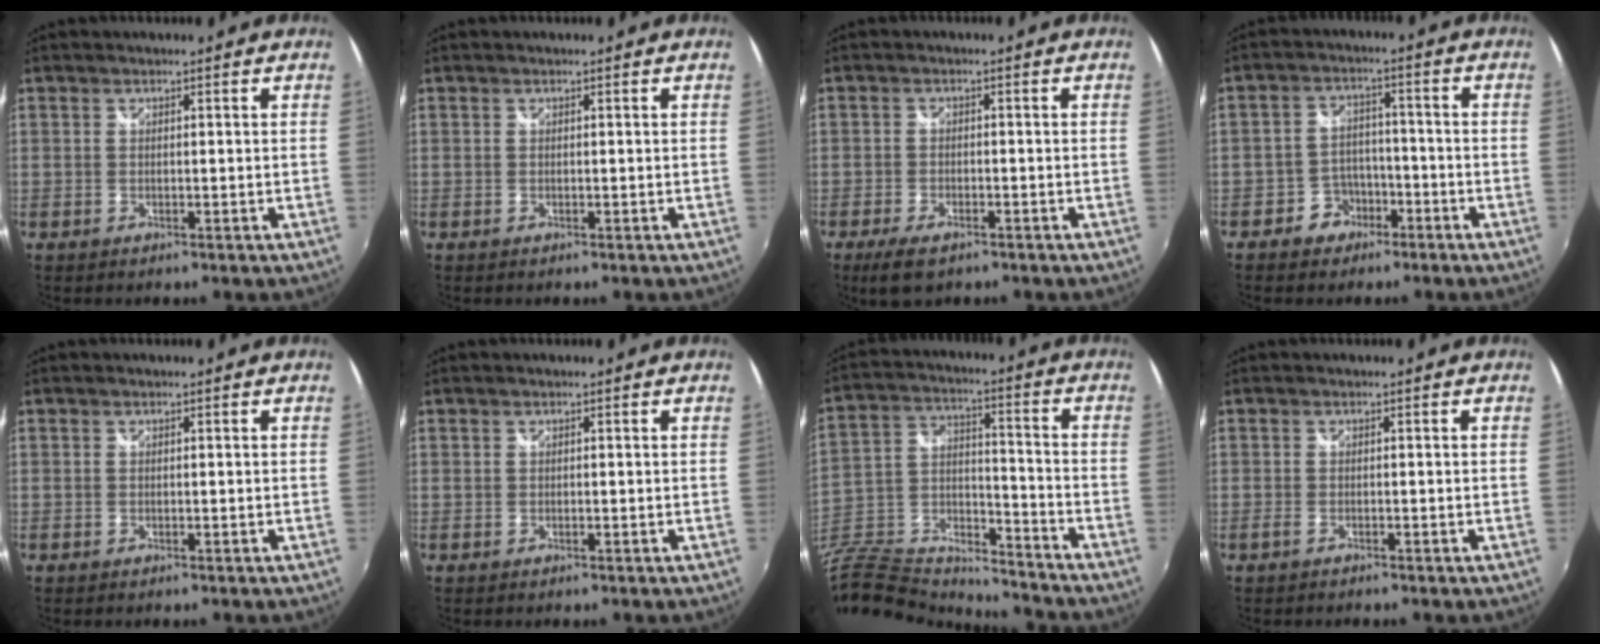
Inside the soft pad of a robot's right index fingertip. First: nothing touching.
{"total": 0.0}
{"total": 5.5, "force": [-3.9, 1.9, 3.3], "torque": [-0.083, -0.014, -0.071]}
{"total": 5.8, "force": [-3.6, 4.4, 1.0], "torque": [-0.026, 0.021, -0.054]}
{"total": 0.0}
{"total": 0.0}
{"total": 18.1, "force": [-14.5, 7.6, 7.6], "torque": [-0.192, 0.010, -0.269]}
{"total": 1.1, "force": [-0.9, 0.2, 0.6], "torque": [-0.013, -0.003, -0.019]}